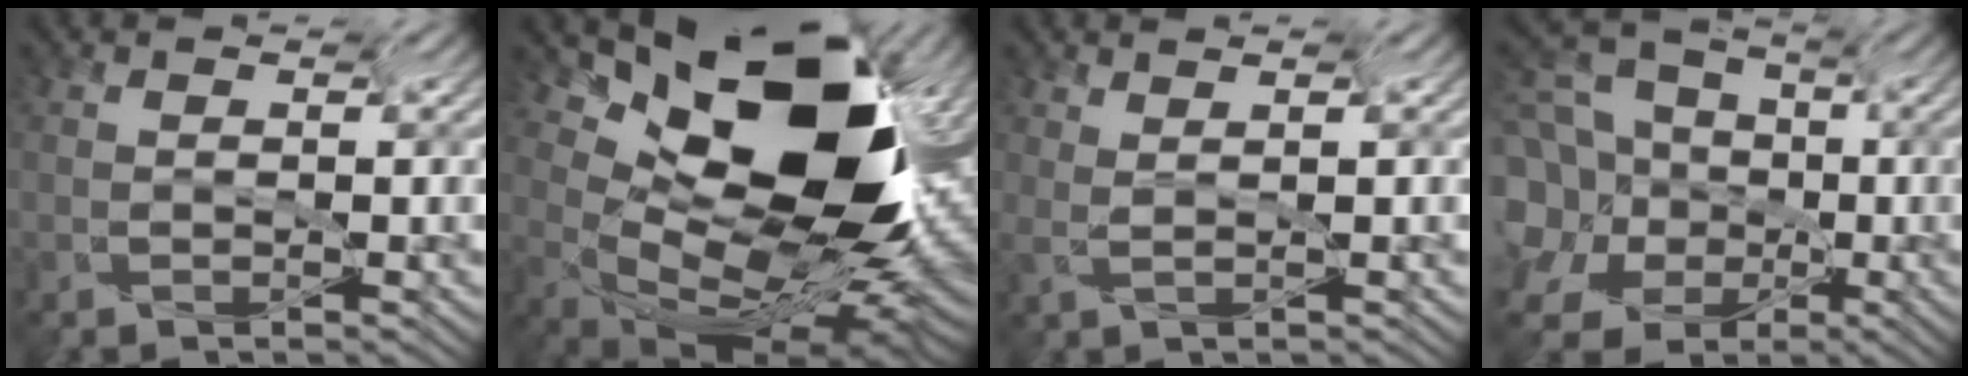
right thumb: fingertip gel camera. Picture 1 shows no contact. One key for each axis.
{"total": 15.4, "fx": 1.9, "fy": 8.1, "fz": 13.0, "tx": -0.213, "ty": 0.009, "tz": 0.063}
{"total": 2.2, "fx": 2.0, "fy": -0.1, "fz": 1.0, "tx": -0.025, "ty": -0.003, "tz": 0.039}
{"total": 11.8, "fx": 1.1, "fy": 9.8, "fz": 6.4, "tx": -0.216, "ty": 0.030, "tz": 0.038}